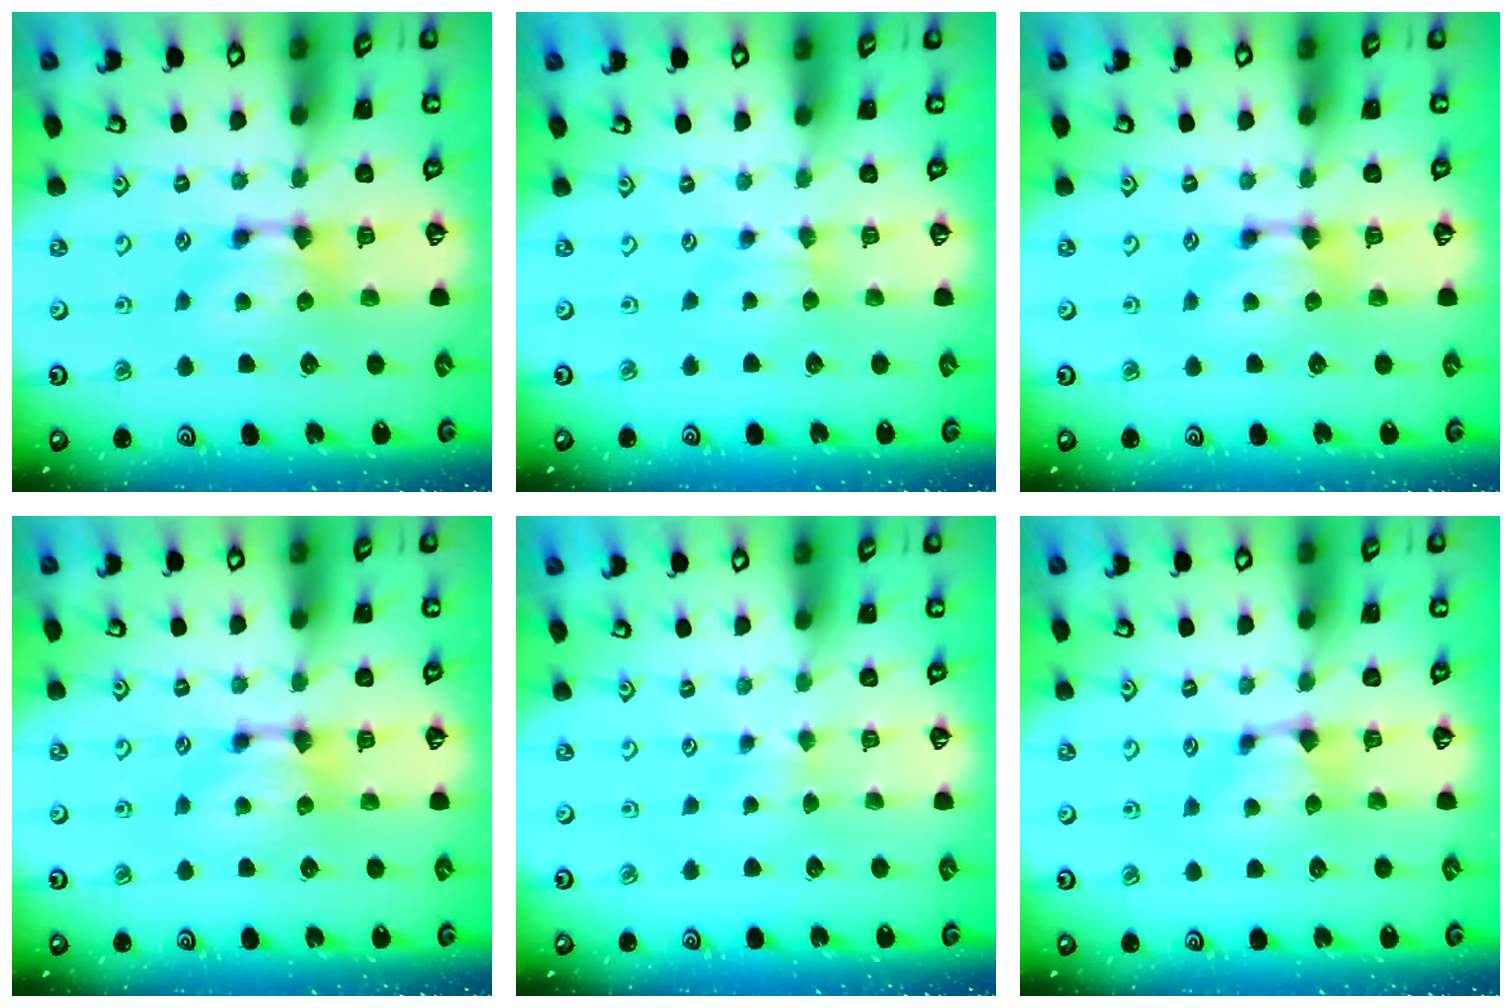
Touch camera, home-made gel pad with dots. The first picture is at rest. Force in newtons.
{"total": 2.1, "press": 2.0, "slide": 0.5}
{"total": 0.0}
{"total": 0.0}
{"total": 3.0, "press": 3.0, "slide": 0.5}
{"total": 0.8, "press": 0.5, "slide": 0.6}